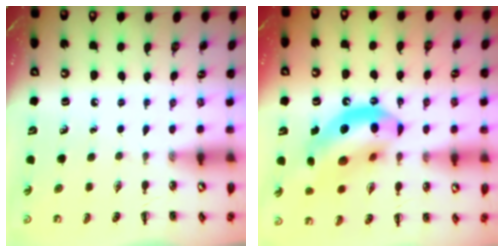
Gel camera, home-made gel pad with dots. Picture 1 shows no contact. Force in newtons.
{"total": 16.5, "press": 15.9, "slide": 4.1}